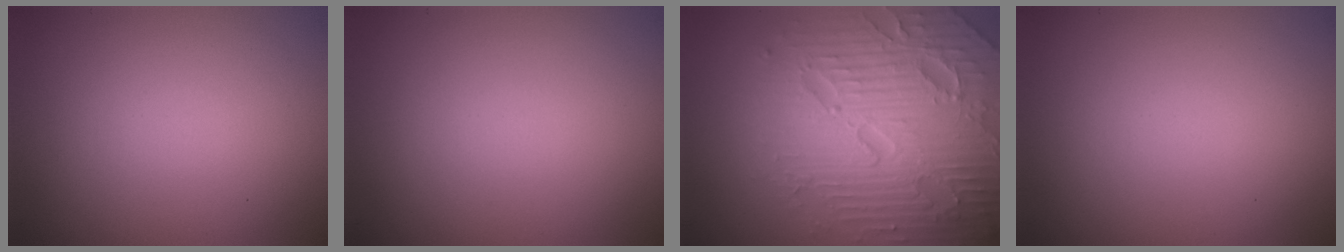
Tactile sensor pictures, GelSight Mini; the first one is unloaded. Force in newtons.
{"total": 0.0}
{"total": 7.3, "press": 7.1, "slide": 1.5}
{"total": 0.0}